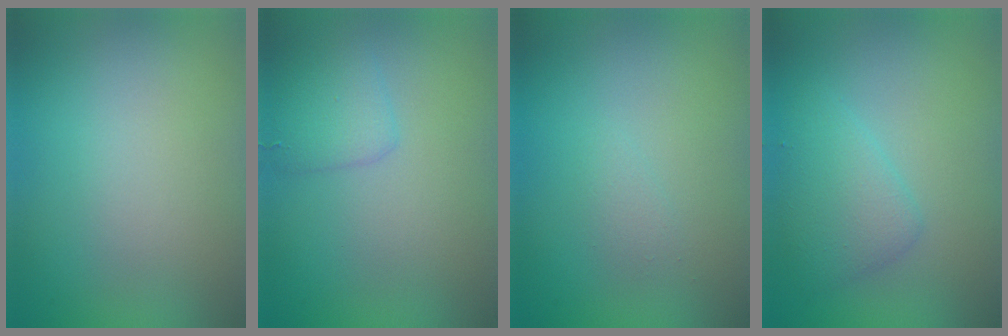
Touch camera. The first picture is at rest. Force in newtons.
{"total": 2.0, "press": 2.0, "slide": 0.0}
{"total": 0.7, "press": 0.7, "slide": 0.1}
{"total": 2.6, "press": 2.6, "slide": 0.1}